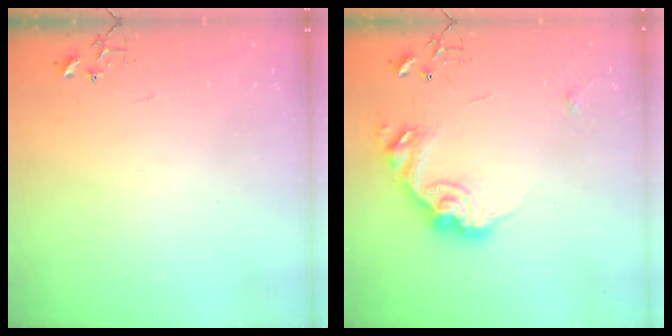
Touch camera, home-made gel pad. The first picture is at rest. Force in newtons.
{"total": 16.0, "press": 16.0, "slide": 0.3}